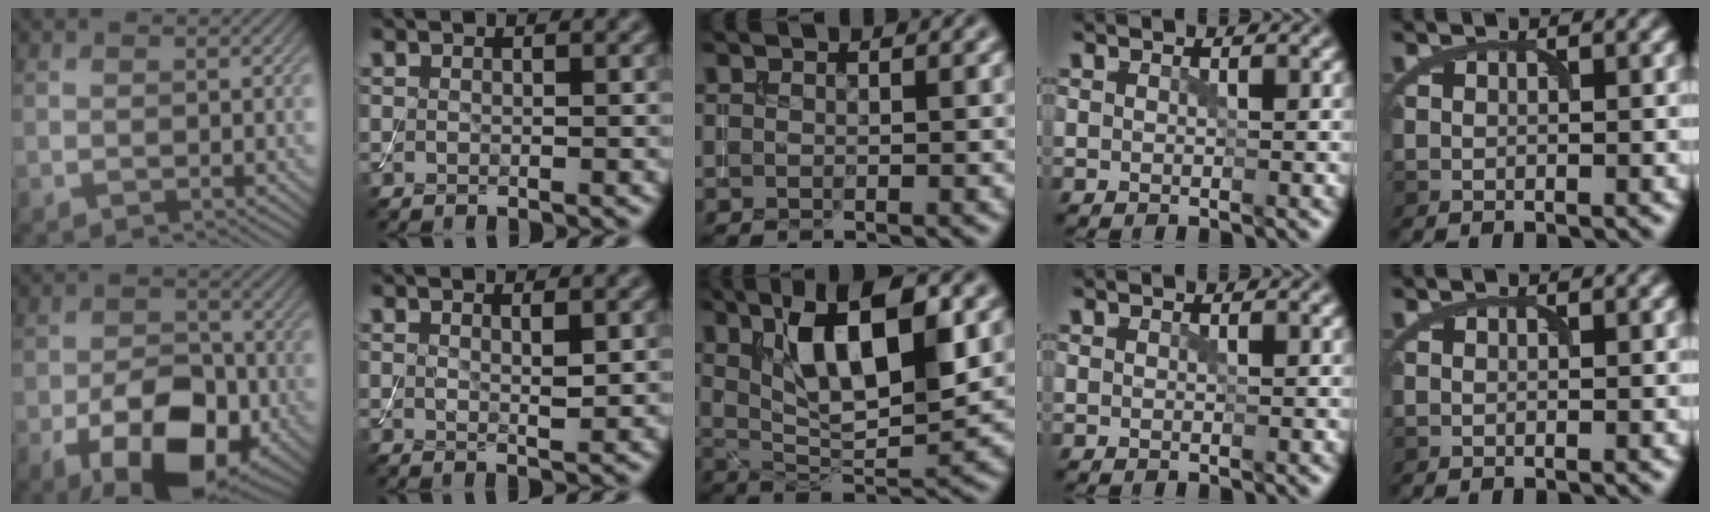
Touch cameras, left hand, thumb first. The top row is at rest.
{"thumb": {"total": 12.8, "force": [-5.6, 7.4, 8.8], "torque": [-0.155, -0.021, -0.094]}, "index": {"total": 1.2, "force": [0.6, 0.2, 1.0], "torque": [-0.018, -0.004, 0.009]}, "middle": {"total": 10.1, "force": [3.5, 3.6, 8.7], "torque": [-0.143, 0.000, 0.060]}}